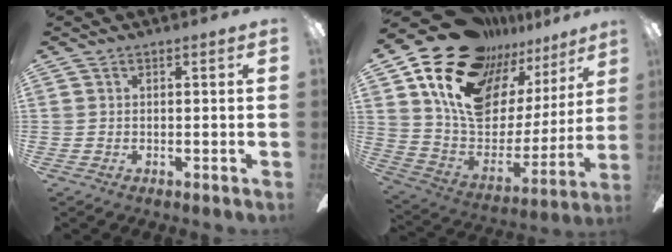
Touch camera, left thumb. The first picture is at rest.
{"total": 21.6, "force": [14.6, 12.5, 9.9], "torque": [-0.180, -0.092, 0.270]}